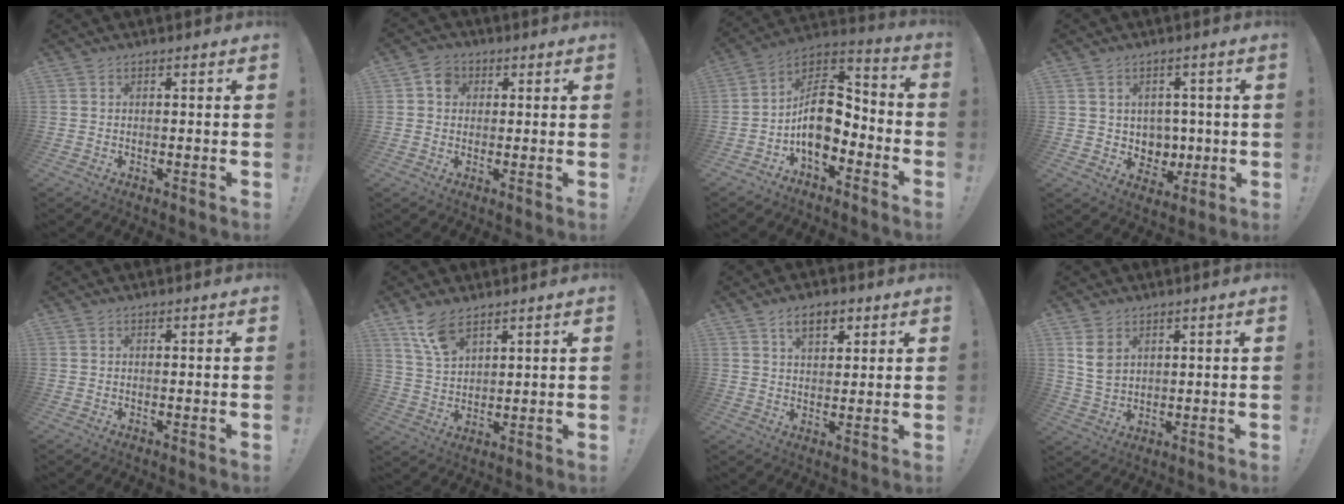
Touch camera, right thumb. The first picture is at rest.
{"total": 5.2, "force": [1.3, 4.5, 2.2], "torque": [-0.043, 0.010, 0.028]}
{"total": 13.6, "force": [-3.2, 8.8, 9.8], "torque": [-0.158, 0.018, -0.047]}
{"total": 6.5, "force": [2.1, 6.0, 1.0], "torque": [-0.018, -0.019, 0.050]}
{"total": 0.0}
{"total": 8.4, "force": [5.9, 3.6, 4.7], "torque": [-0.089, -0.027, 0.113]}
{"total": 6.5, "force": [3.5, 3.7, 4.1], "torque": [-0.058, -0.005, 0.060]}
{"total": 6.8, "force": [3.0, 5.1, 3.4], "torque": [-0.053, -0.006, 0.062]}